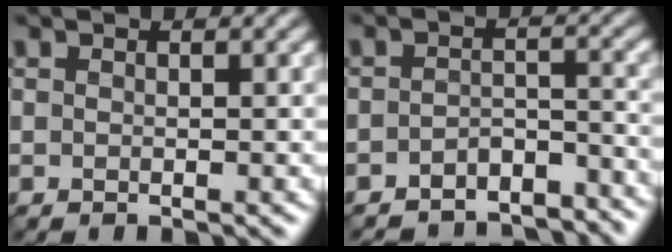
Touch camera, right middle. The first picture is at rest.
{"total": 5.1, "force": [-4.9, 1.3, 0.9], "torque": [-0.013, -0.009, -0.073]}